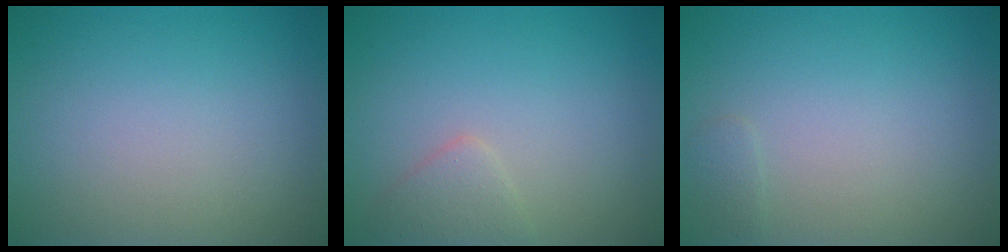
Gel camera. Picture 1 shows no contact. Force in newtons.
{"total": 1.6, "press": 1.6, "slide": 0.1}
{"total": 0.7, "press": 0.7, "slide": 0.0}